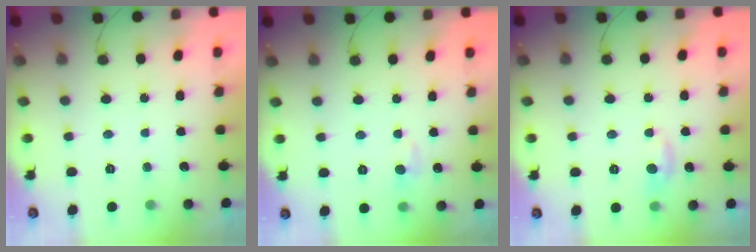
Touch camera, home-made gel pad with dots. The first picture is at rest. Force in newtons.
{"total": 4.8, "press": 4.8, "slide": 0.6}
{"total": 5.3, "press": 5.3, "slide": 0.6}